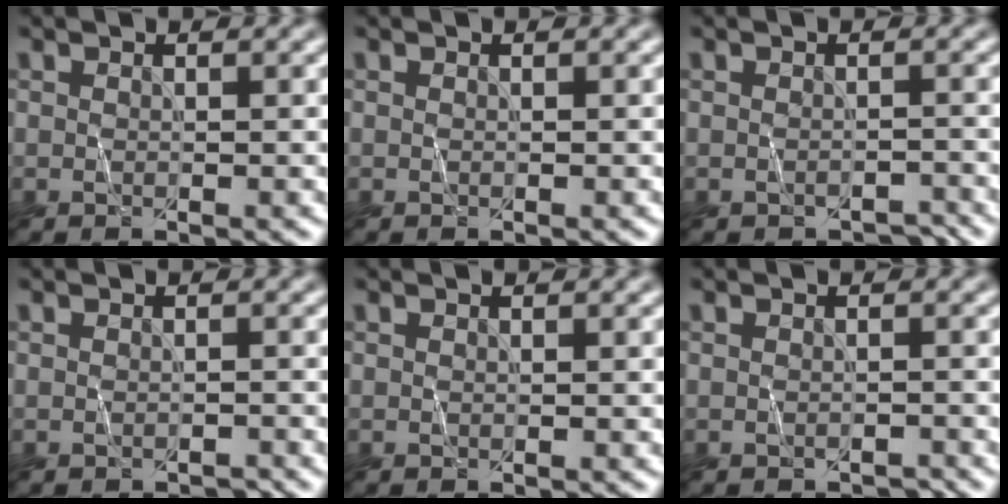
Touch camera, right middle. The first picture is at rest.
{"total": 0.0}
{"total": 1.2, "force": [-1.1, 0.2, 0.1], "torque": [-0.002, -0.004, -0.016]}
{"total": 0.7, "force": [-0.6, 0.1, 0.2], "torque": [-0.001, -0.001, -0.008]}
{"total": 0.0}
{"total": 0.8, "force": [-0.8, 0.1, 0.1], "torque": [-0.001, -0.003, -0.011]}